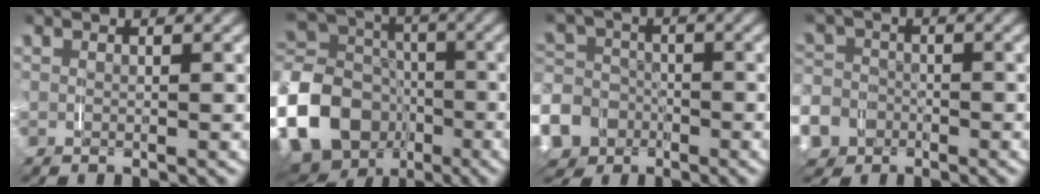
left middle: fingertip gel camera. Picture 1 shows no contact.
{"total": 16.3, "force": [-6.6, 13.9, 5.4], "torque": [-0.150, -0.063, -0.113]}
{"total": 13.7, "force": [-6.5, 11.7, 3.1], "torque": [-0.084, -0.062, -0.114]}
{"total": 10.9, "force": [-5.5, 9.2, 2.3], "torque": [-0.064, -0.047, -0.101]}